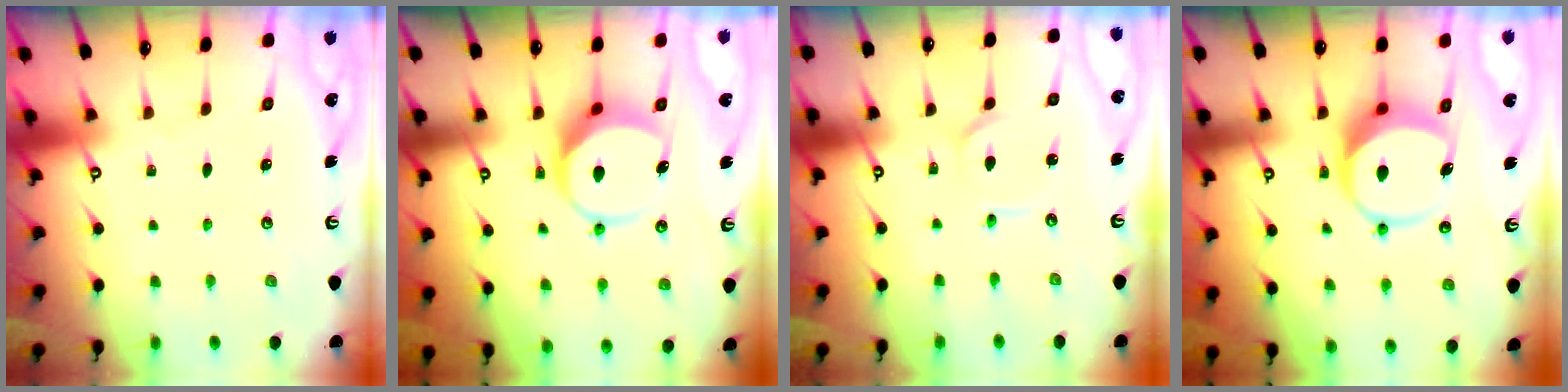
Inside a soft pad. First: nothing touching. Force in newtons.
{"total": 8.5, "press": 8.4, "slide": 0.9}
{"total": 2.1, "press": 2.1, "slide": 0.3}
{"total": 8.2, "press": 8.0, "slide": 1.4}